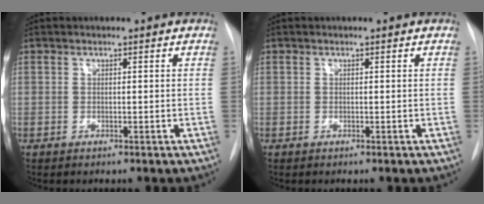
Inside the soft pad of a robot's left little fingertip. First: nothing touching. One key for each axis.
{"total": 0.0}